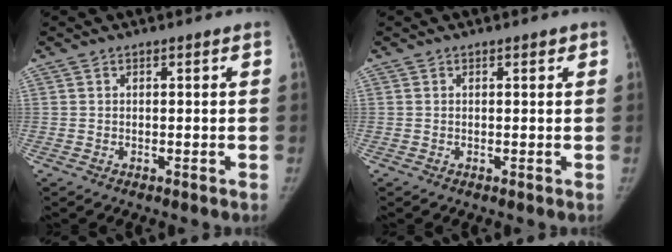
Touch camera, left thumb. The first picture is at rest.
{"total": 0.6, "force": [0.4, 0.3, 0.4], "torque": [-0.003, -0.001, 0.003]}